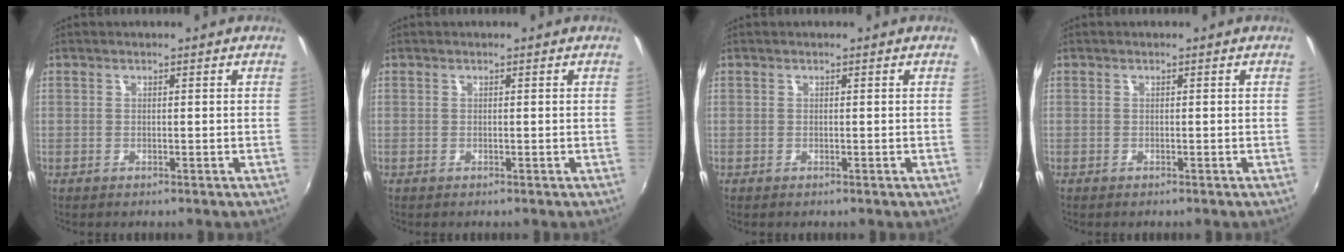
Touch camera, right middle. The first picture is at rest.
{"total": 0.0}
{"total": 0.0}
{"total": 0.0}